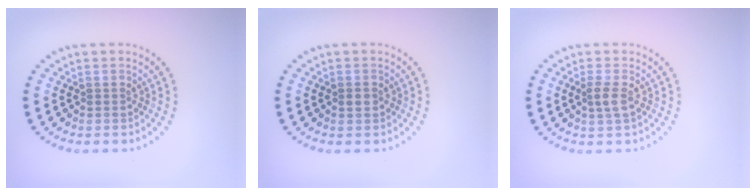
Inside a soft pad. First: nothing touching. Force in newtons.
{"total": 1.1, "press": 1.1, "slide": 0.2}
{"total": 1.5, "press": 1.3, "slide": 0.7}